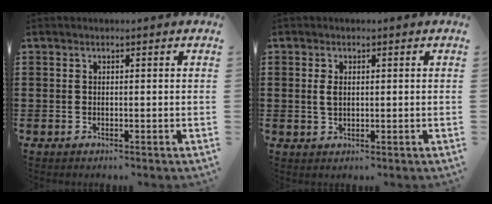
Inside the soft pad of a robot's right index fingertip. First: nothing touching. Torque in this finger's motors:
{"motor_torque": [0.51, 0.47, 0.20, 0.06]}